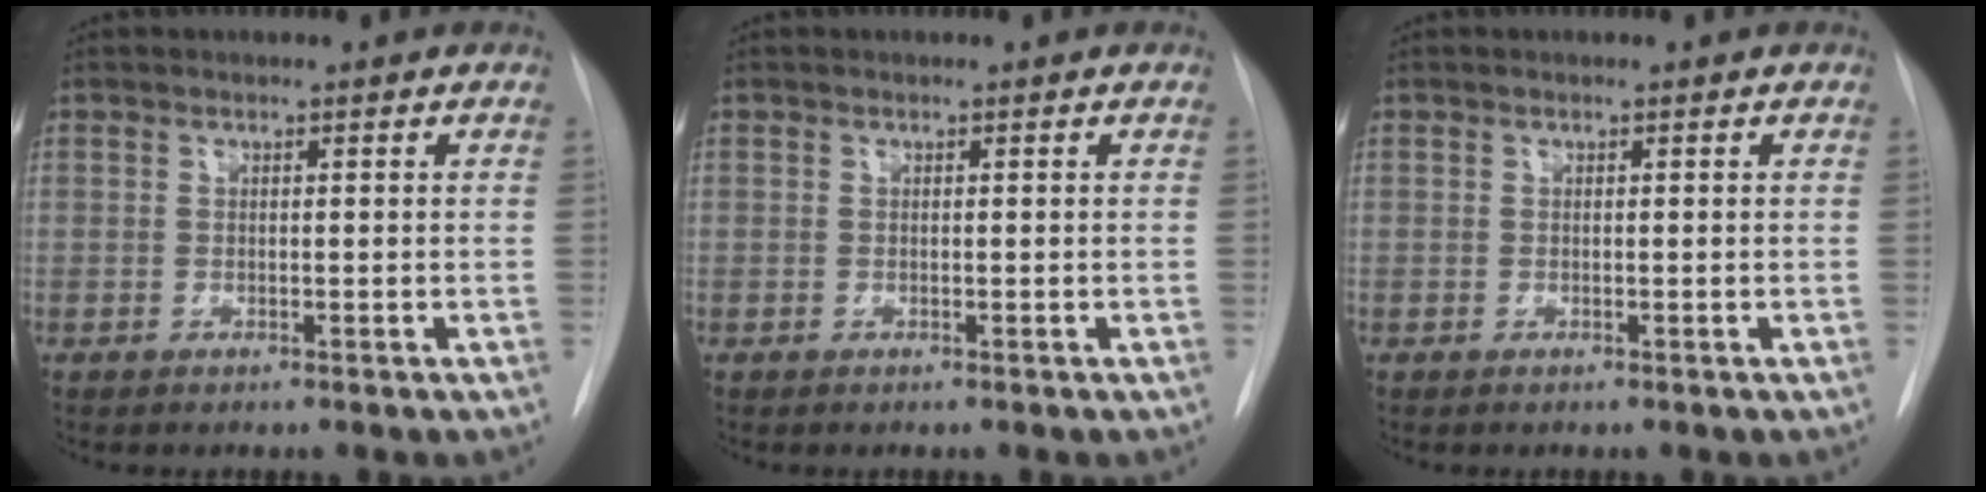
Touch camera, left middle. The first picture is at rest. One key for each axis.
{"total": 0.0}
{"total": 0.0}